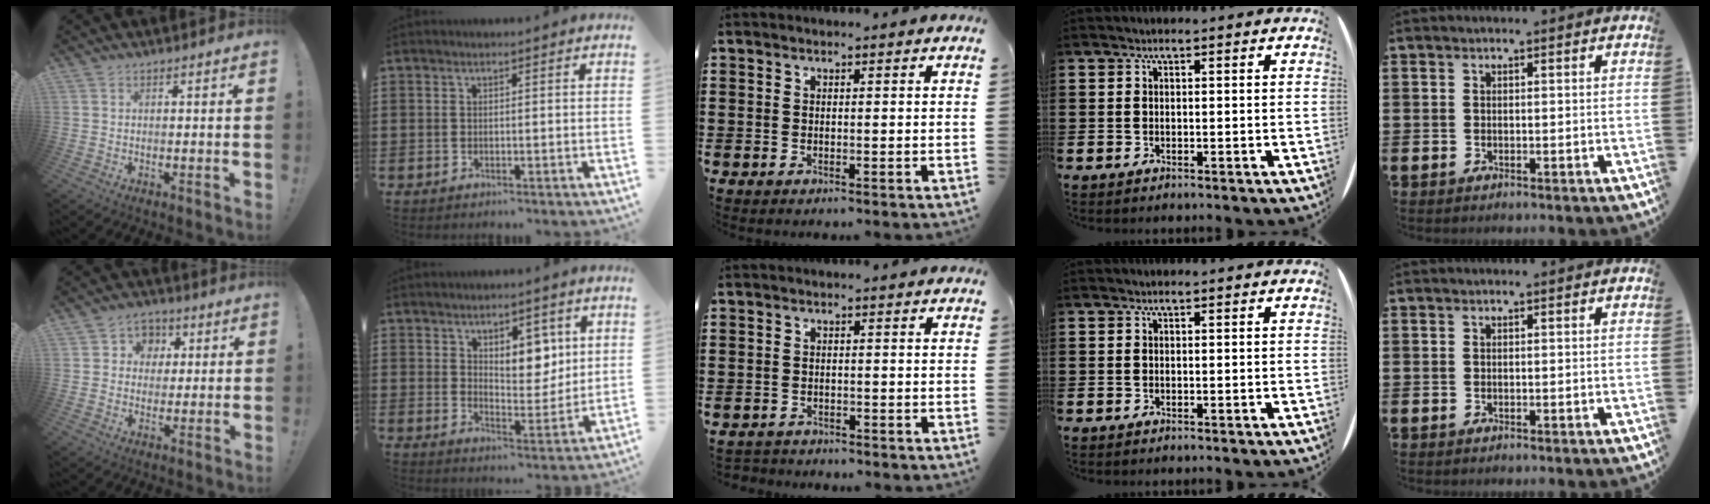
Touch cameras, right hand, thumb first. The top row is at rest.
{"thumb": {"total": 6.8, "force": [0.8, 6.6, 1.6], "torque": [-0.010, 0.001, 0.018]}, "index": {"total": 6.4, "force": [3.3, 3.8, 4.0], "torque": [-0.059, -0.009, 0.053]}, "middle": {"total": 1.5, "force": [-1.5, 0.4, -0.2], "torque": [-0.001, 0.002, -0.033]}}